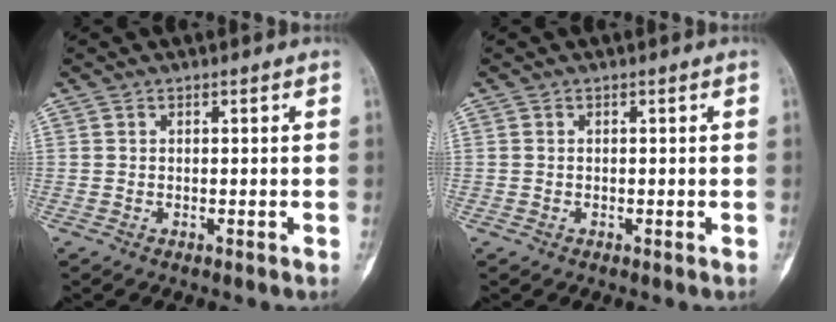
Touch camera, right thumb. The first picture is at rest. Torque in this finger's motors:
{"motor_torque": [0.09, 0.09, 0.11, -0.36, 0.06]}